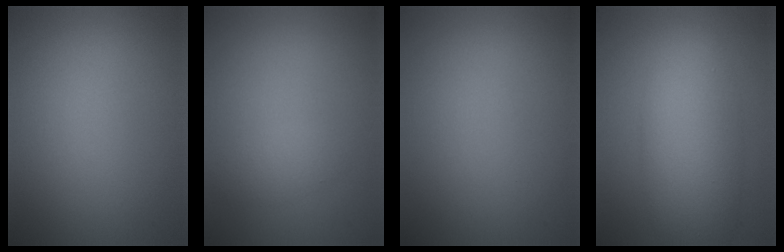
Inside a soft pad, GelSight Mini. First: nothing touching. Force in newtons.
{"total": 1.6, "press": 1.6, "slide": 0.0}
{"total": 0.0}
{"total": 7.4, "press": 7.4, "slide": 0.1}